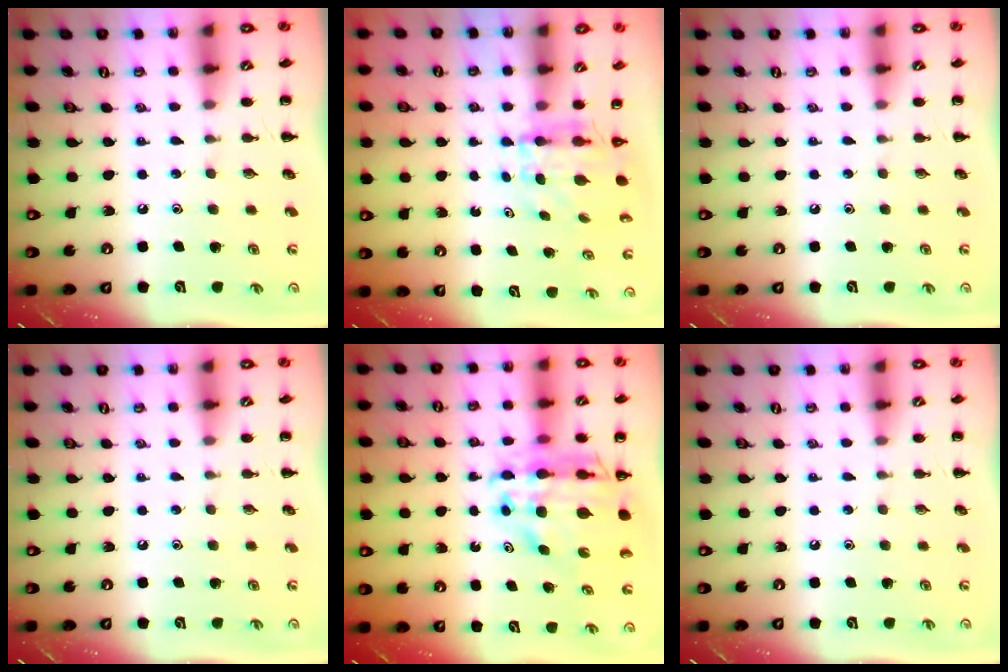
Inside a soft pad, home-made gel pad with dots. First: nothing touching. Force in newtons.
{"total": 4.9, "press": 4.9, "slide": 0.2}
{"total": 0.0}
{"total": 0.0}
{"total": 13.2, "press": 12.7, "slide": 3.7}
{"total": 0.0}